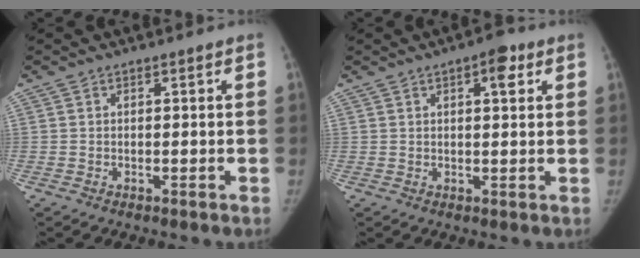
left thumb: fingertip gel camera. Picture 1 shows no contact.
{"total": 4.4, "force": [2.0, 1.8, 3.5], "torque": [-0.034, -0.003, 0.023]}